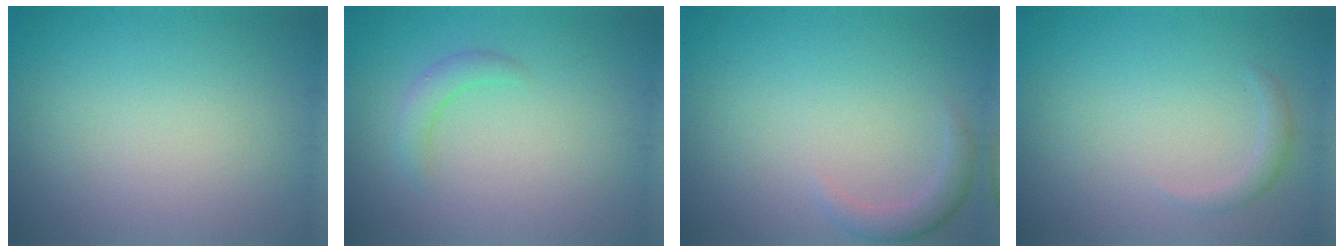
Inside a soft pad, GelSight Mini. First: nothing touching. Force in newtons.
{"total": 1.6, "press": 1.6, "slide": 0.1}
{"total": 1.9, "press": 1.9, "slide": 0.3}
{"total": 1.2, "press": 1.2, "slide": 0.1}